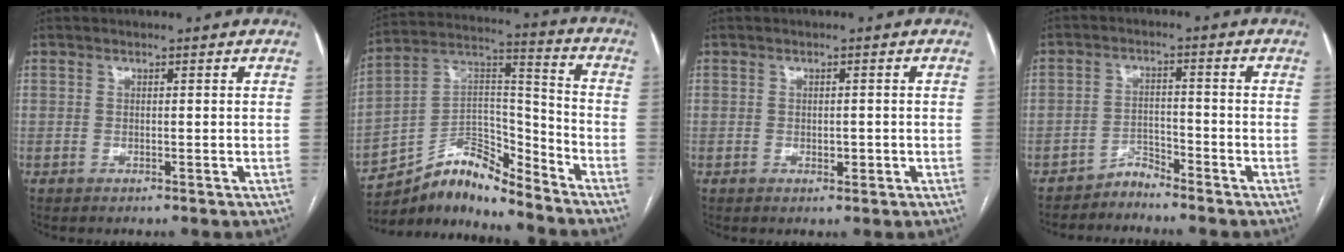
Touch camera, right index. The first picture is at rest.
{"total": 12.4, "force": [-11.7, 2.5, 3.3], "torque": [-0.051, 0.054, -0.215]}
{"total": 1.4, "force": [-0.4, 0.7, 1.2], "torque": [-0.020, -0.001, -0.002]}
{"total": 2.7, "force": [-2.7, 0.4, -0.3], "torque": [0.018, -0.006, -0.048]}